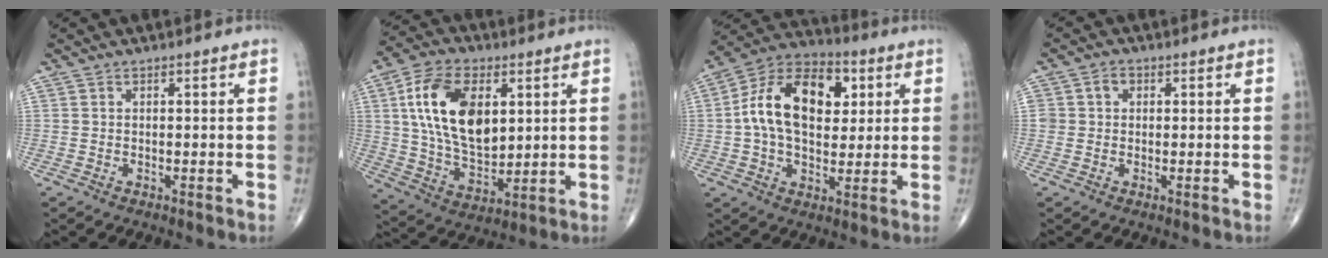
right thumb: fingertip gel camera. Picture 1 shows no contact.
{"total": 18.2, "force": [4.5, 10.5, 14.2], "torque": [-0.240, -0.012, 0.084]}
{"total": 18.0, "force": [3.3, 11.2, 13.8], "torque": [-0.208, 0.014, 0.047]}
{"total": 2.7, "force": [0.5, 2.4, 1.1], "torque": [-0.004, 0.007, 0.006]}